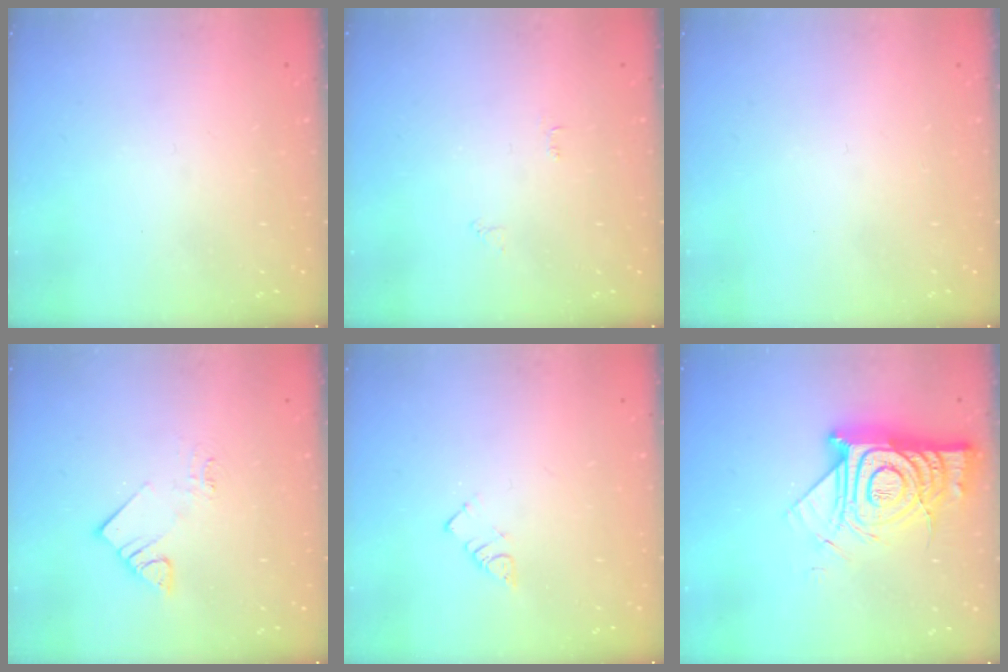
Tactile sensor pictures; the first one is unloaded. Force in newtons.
{"total": 2.5, "press": 2.5, "slide": 0.4}
{"total": 1.5, "press": 1.5, "slide": 0.1}
{"total": 4.6, "press": 4.6, "slide": 0.1}
{"total": 2.8, "press": 2.8, "slide": 0.2}
{"total": 17.4, "press": 17.3, "slide": 1.7}